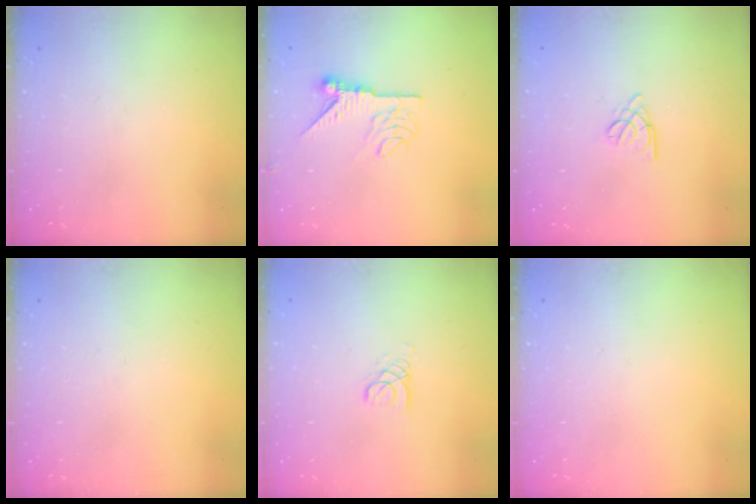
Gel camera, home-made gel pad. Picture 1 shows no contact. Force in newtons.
{"total": 11.4, "press": 11.4, "slide": 0.8}
{"total": 2.6, "press": 2.6, "slide": 0.6}
{"total": 0.0}
{"total": 2.6, "press": 2.6, "slide": 0.2}
{"total": 0.0}